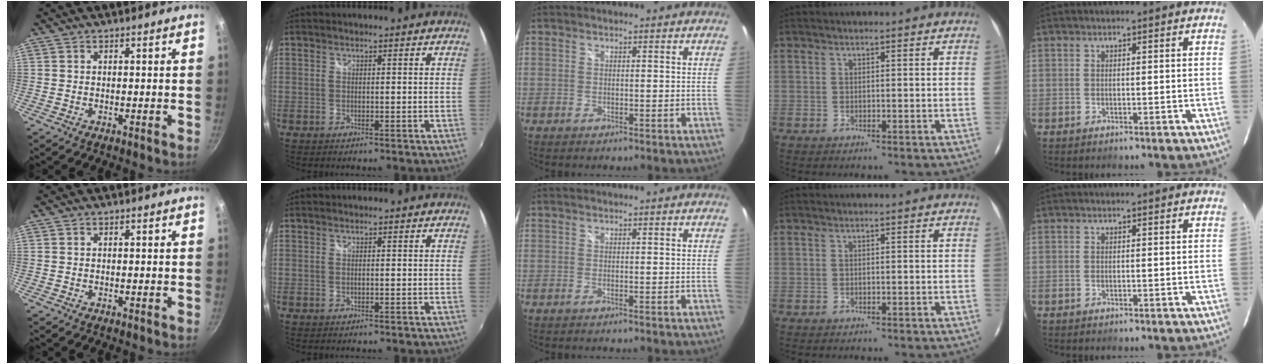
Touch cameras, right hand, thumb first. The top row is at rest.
{}